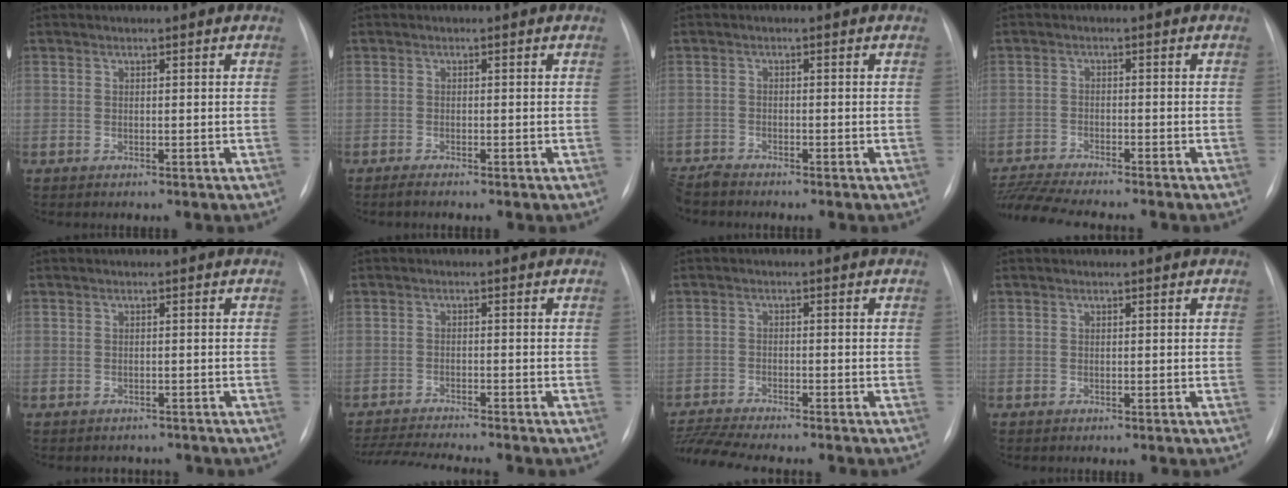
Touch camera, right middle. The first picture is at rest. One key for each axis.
{"total": 1.2, "fx": -0.9, "fy": 0.1, "fz": 0.7, "tx": -0.015, "ty": -0.003, "tz": -0.012}
{"total": 3.0, "fx": -3.0, "fy": 0.1, "fz": 0.4, "tx": -0.007, "ty": -0.015, "tz": -0.059}
{"total": 11.2, "fx": -10.1, "fy": 0.5, "fz": 4.8, "tx": -0.079, "ty": -0.008, "tz": -0.162}
{"total": 2.5, "fx": -2.2, "fy": 1.2, "fz": -0.2, "tx": 0.002, "ty": 0.006, "tz": -0.028}
{"total": 8.9, "fx": -8.3, "fy": -0.6, "fz": 3.3, "tx": -0.052, "ty": -0.014, "tz": -0.136}
{"total": 10.1, "fx": -9.2, "fy": 0.4, "fz": 4.2, "tx": -0.071, "ty": -0.007, "tz": -0.147}
{"total": 0.0}